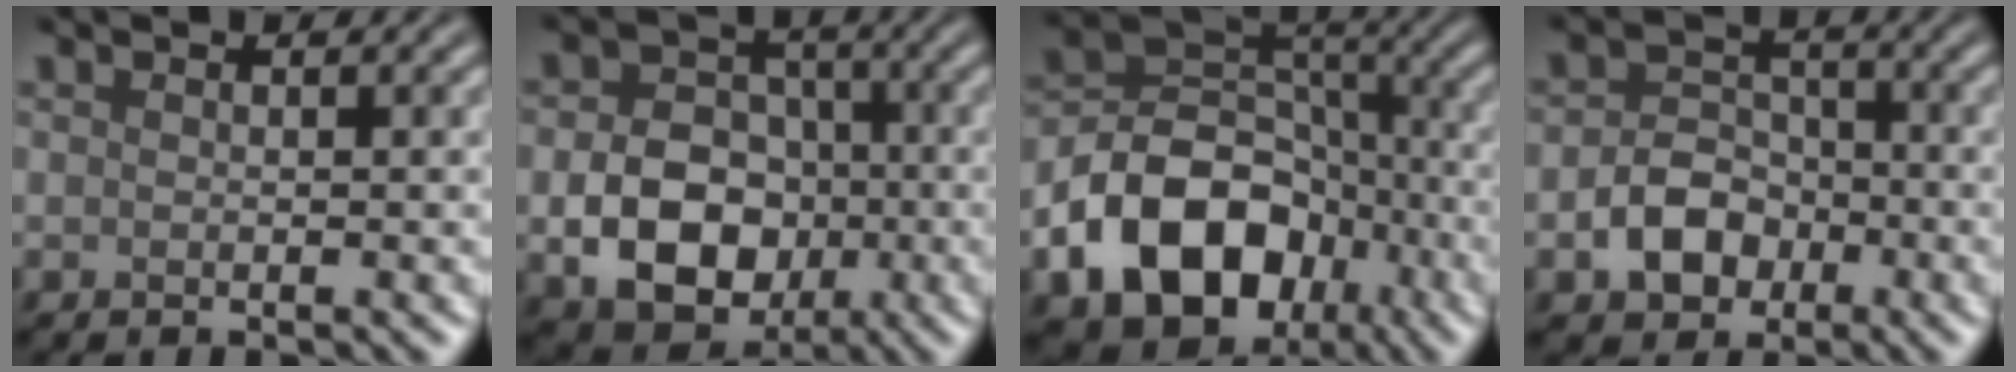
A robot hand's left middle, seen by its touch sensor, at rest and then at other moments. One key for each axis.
{"total": 8.0, "fx": -1.9, "fy": 6.2, "fz": 4.6, "tx": -0.080, "ty": -0.011, "tz": -0.031}
{"total": 11.9, "fx": -5.3, "fy": 8.4, "fz": 6.5, "tx": -0.117, "ty": 0.004, "tz": -0.098}
{"total": 4.0, "fx": -1.6, "fy": 3.1, "fz": 2.0, "tx": -0.030, "ty": 0.003, "tz": -0.028}